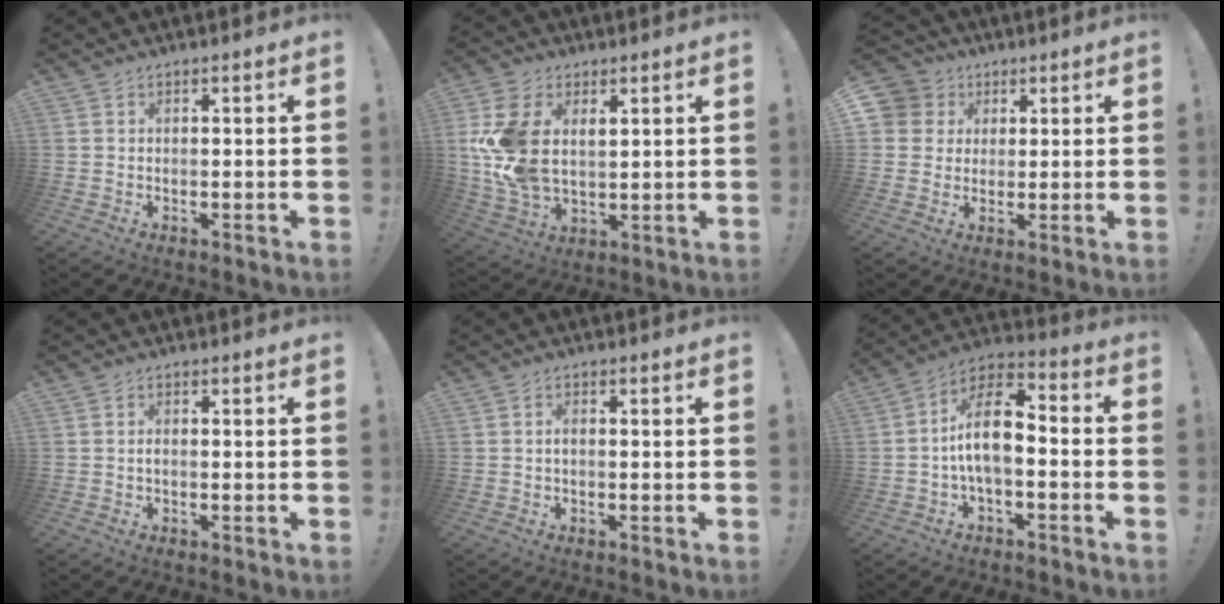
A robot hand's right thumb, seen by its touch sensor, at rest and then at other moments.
{"total": 15.0, "force": [4.2, 10.1, 10.3], "torque": [-0.194, -0.024, 0.081]}
{"total": 7.0, "force": [2.2, 6.4, 1.4], "torque": [-0.029, -0.010, 0.044]}
{"total": 1.1, "force": [-0.6, 0.3, 0.9], "torque": [-0.021, 0.004, -0.009]}
{"total": 1.5, "force": [-0.4, 0.6, 1.3], "torque": [-0.030, 0.006, -0.007]}
{"total": 13.1, "force": [-1.1, 6.3, 11.4], "torque": [-0.202, 0.018, -0.017]}